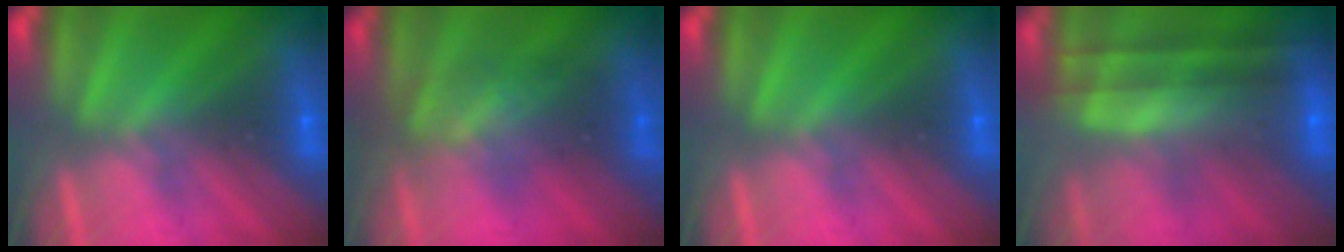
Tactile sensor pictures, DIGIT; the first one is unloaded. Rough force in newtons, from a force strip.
{"total": 3.1}
{"total": 0.0}
{"total": 7.8}